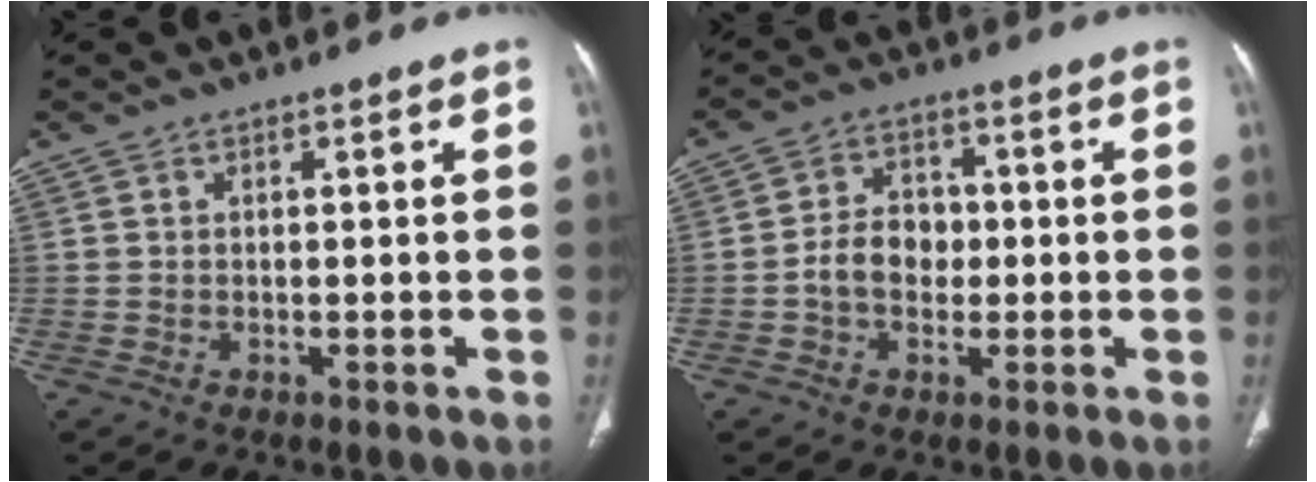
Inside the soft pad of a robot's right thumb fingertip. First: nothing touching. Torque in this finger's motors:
{"motor_torque": [1.09, 0.89, 0.71, -0.28, 0.13]}